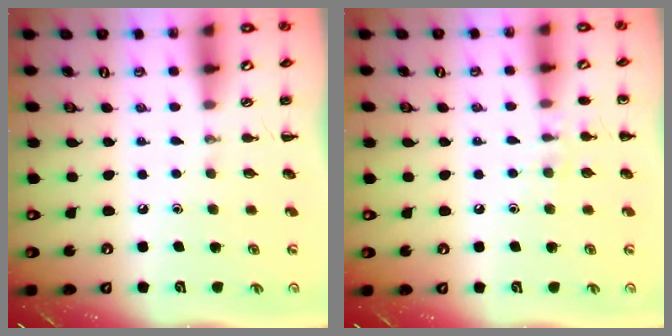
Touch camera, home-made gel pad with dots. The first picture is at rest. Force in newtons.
{"total": 7.2, "press": 6.9, "slide": 1.9}